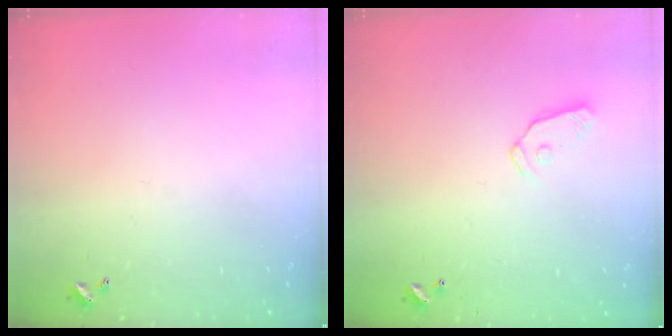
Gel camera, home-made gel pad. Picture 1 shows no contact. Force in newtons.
{"total": 5.5, "press": 5.5, "slide": 0.2}